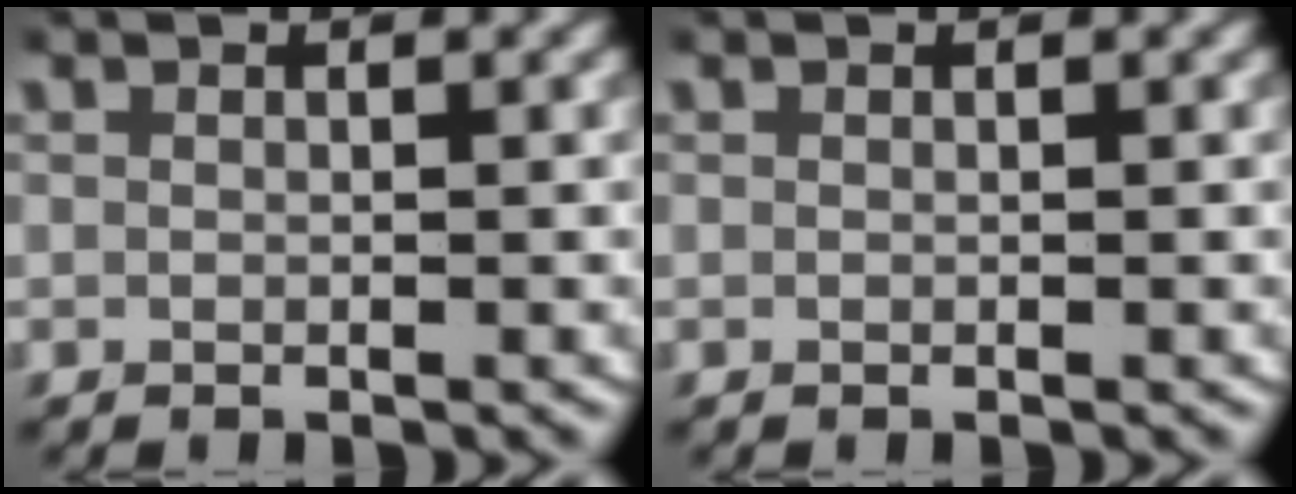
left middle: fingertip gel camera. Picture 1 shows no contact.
{"total": 0.0}